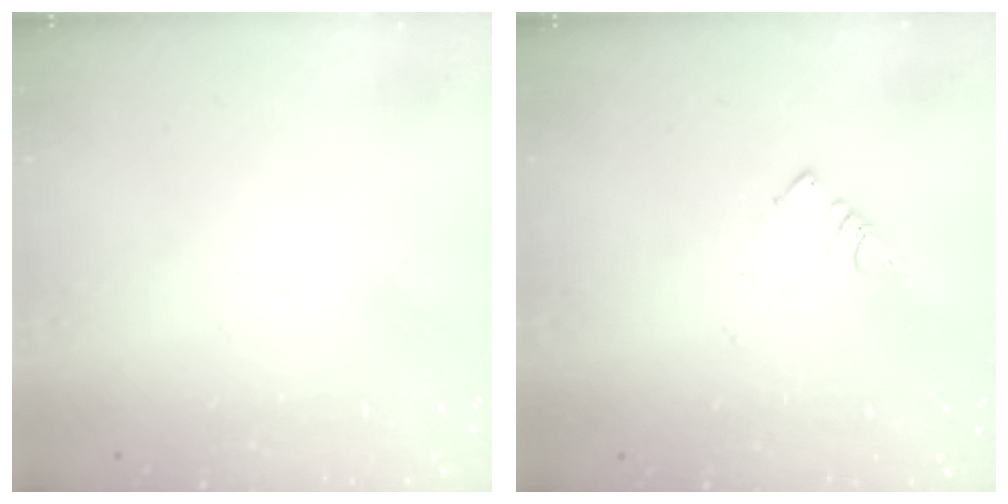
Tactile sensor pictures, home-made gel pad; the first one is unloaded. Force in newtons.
{"total": 2.8, "press": 2.8, "slide": 0.3}